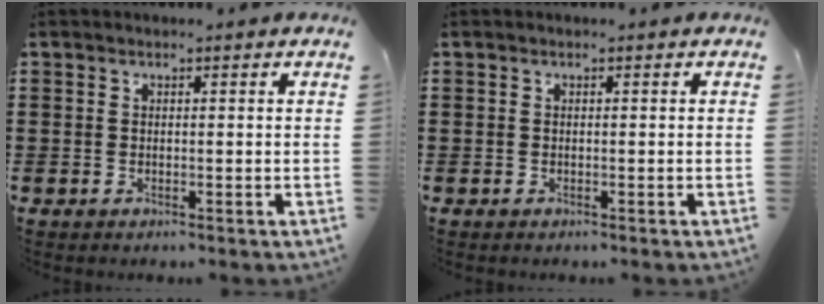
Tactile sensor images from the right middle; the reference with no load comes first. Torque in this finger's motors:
{"motor_torque": [0.23, 0.07, 0.08, 0.01]}